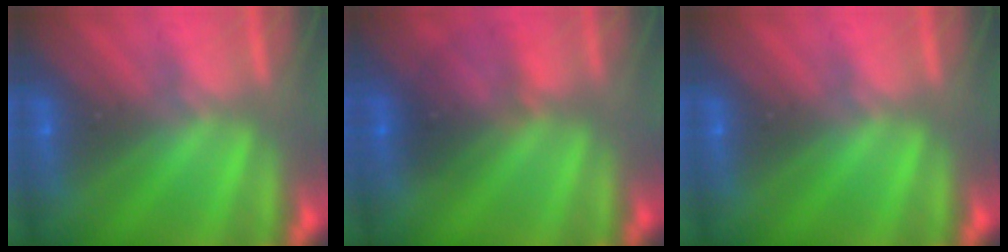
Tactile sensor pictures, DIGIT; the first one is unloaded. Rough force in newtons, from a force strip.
{"total": 2.8}
{"total": 0.0}